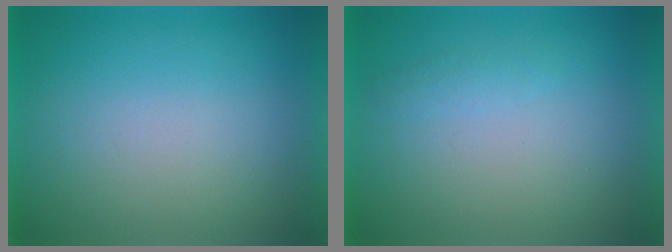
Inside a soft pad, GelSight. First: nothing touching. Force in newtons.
{"total": 1.3}